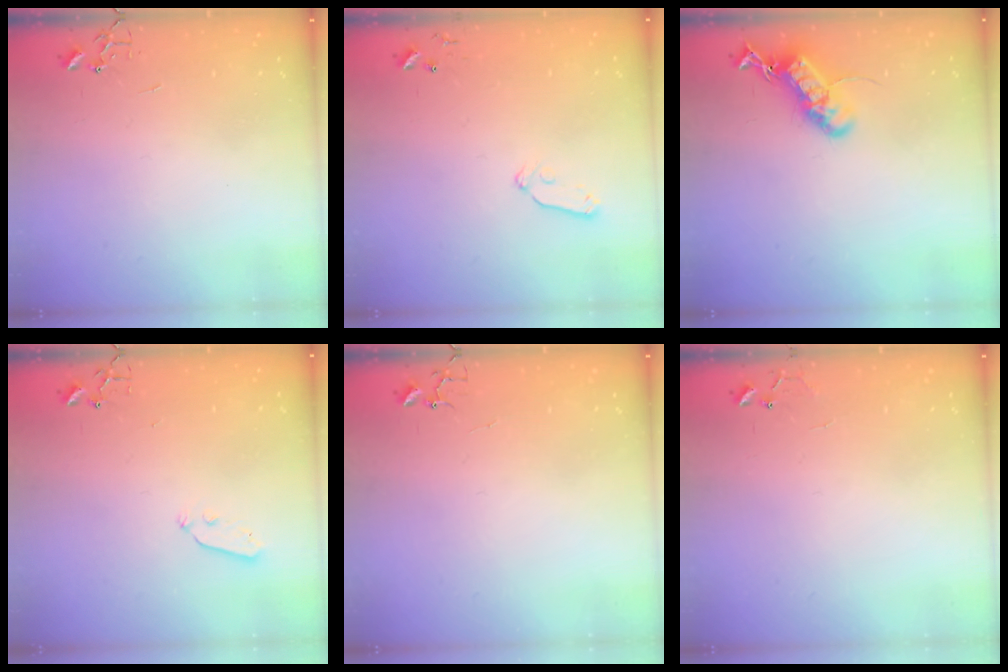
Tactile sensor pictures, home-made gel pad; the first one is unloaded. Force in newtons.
{"total": 6.8, "press": 6.7, "slide": 0.8}
{"total": 16.7, "press": 16.6, "slide": 1.2}
{"total": 3.1, "press": 3.0, "slide": 0.4}
{"total": 3.8, "press": 3.8, "slide": 0.4}
{"total": 6.6, "press": 6.6, "slide": 0.5}